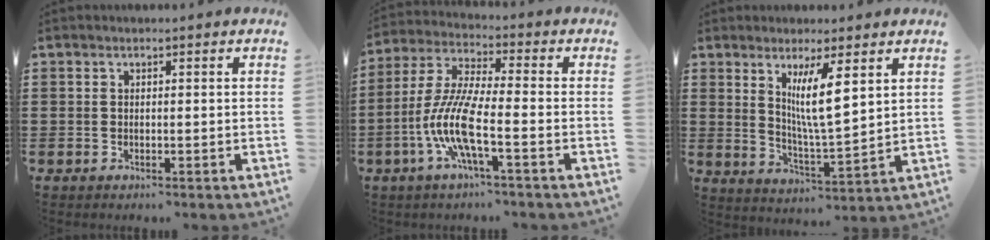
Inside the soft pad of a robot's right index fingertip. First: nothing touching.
{"total": 9.7, "force": [-3.7, 1.6, 8.8], "torque": [-0.211, -0.020, -0.078]}
{"total": 7.5, "force": [3.2, 1.1, 6.7], "torque": [-0.130, -0.005, 0.051]}